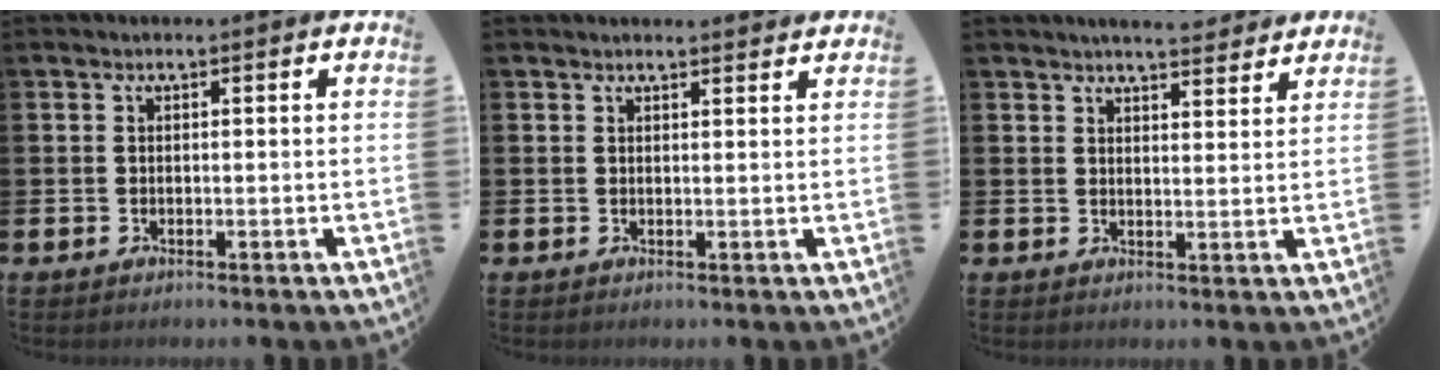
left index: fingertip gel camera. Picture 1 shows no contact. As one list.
[{"total": 1.3, "force": [1.3, 0.1, 0.0], "torque": [0.005, -0.007, 0.023]}, {"total": 4.4, "force": [4.3, 0.3, 0.7], "torque": [-0.015, -0.022, 0.078]}]